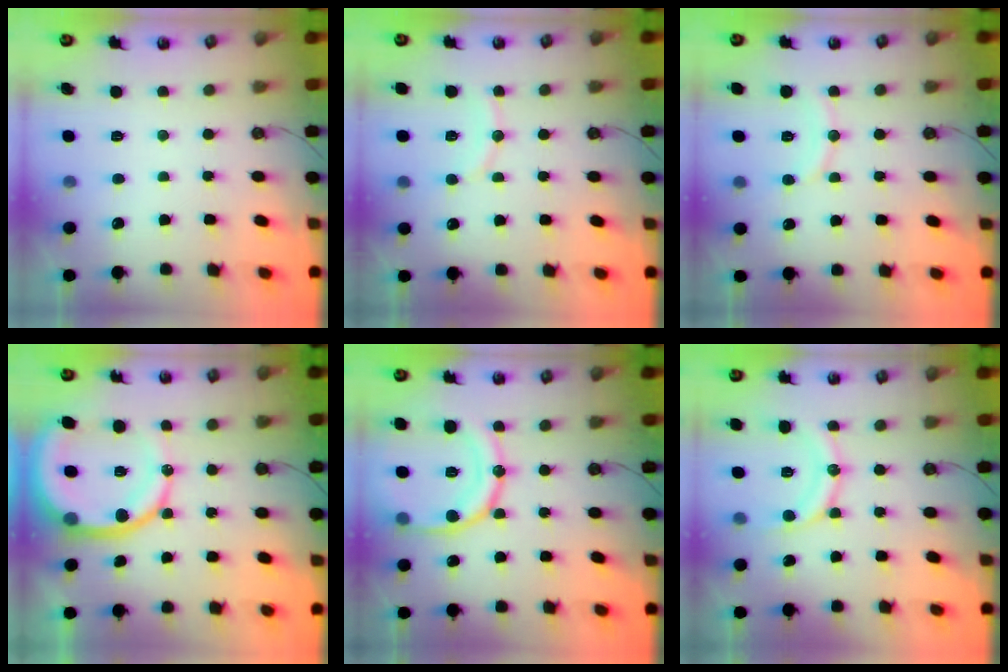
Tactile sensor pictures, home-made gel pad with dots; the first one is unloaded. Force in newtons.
{"total": 7.7, "press": 7.5, "slide": 1.6}
{"total": 7.0, "press": 7.0, "slide": 0.8}
{"total": 16.8, "press": 16.6, "slide": 2.4}
{"total": 17.2, "press": 17.1, "slide": 2.0}
{"total": 11.8, "press": 11.7, "slide": 0.4}